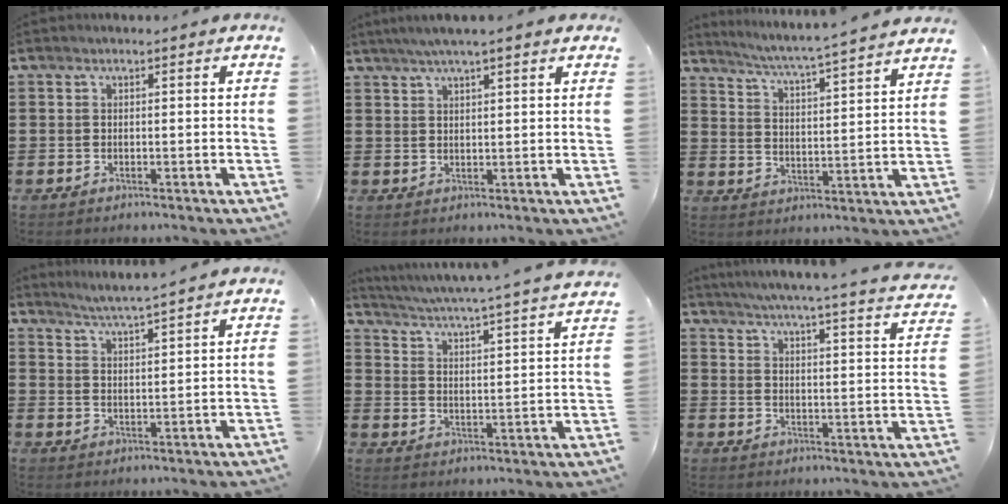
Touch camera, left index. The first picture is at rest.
{"total": 3.2, "force": [2.4, 0.3, 2.1], "torque": [-0.045, 0.003, 0.044]}
{"total": 4.6, "force": [4.2, -1.2, 1.5], "torque": [-0.049, -0.040, 0.065]}
{"total": 3.8, "force": [3.6, -0.9, 0.6], "torque": [-0.025, -0.019, 0.062]}
{"total": 4.0, "force": [3.6, -1.1, 1.5], "torque": [-0.047, -0.038, 0.050]}
{"total": 4.6, "force": [4.1, -0.9, 2.0], "torque": [-0.057, -0.037, 0.062]}